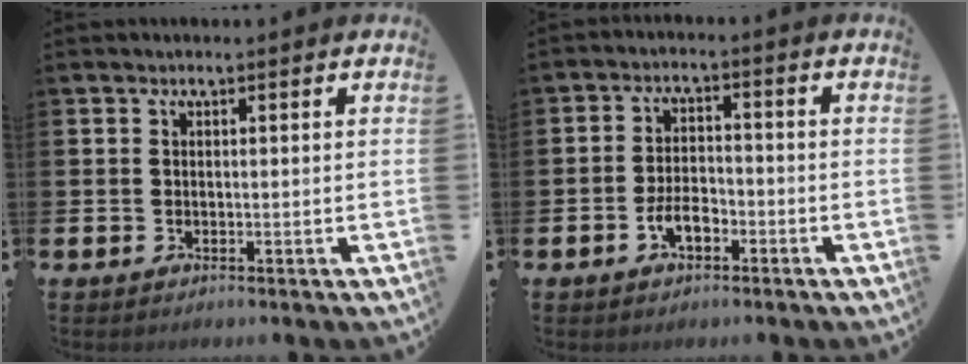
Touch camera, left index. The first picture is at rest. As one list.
[{"total": 3.7, "force": [-1.8, 1.9, 2.6], "torque": [-0.053, 0.010, -0.032]}]